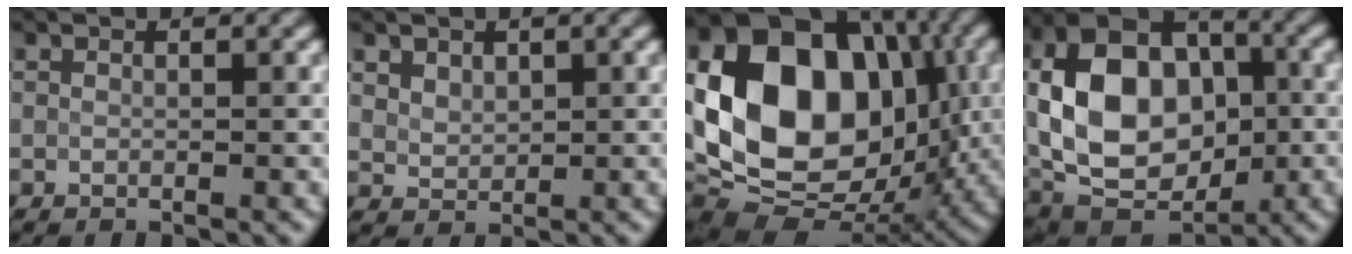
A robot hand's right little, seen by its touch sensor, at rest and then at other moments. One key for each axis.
{"total": 2.3, "fx": 1.3, "fy": 1.6, "fz": 1.1, "tx": -0.018, "ty": 0.010, "tz": 0.021}
{"total": 17.2, "fx": 0.8, "fy": 12.4, "fz": 11.8, "tx": -0.232, "ty": 0.018, "tz": 0.006}
{"total": 15.5, "fx": 0.1, "fy": 10.7, "fz": 11.1, "tx": -0.217, "ty": 0.019, "tz": 0.000}